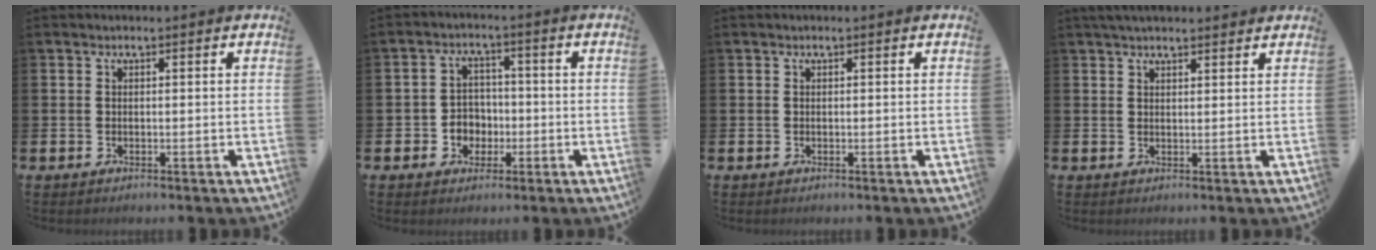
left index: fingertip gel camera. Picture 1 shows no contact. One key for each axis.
{"total": 3.7, "fx": -0.9, "fy": 3.4, "fz": 1.0, "tx": -0.023, "ty": 0.000, "tz": -0.025}
{"total": 0.0}
{"total": 2.7, "fx": 2.5, "fy": 0.6, "fz": 0.8, "tx": -0.020, "ty": -0.003, "tz": 0.045}